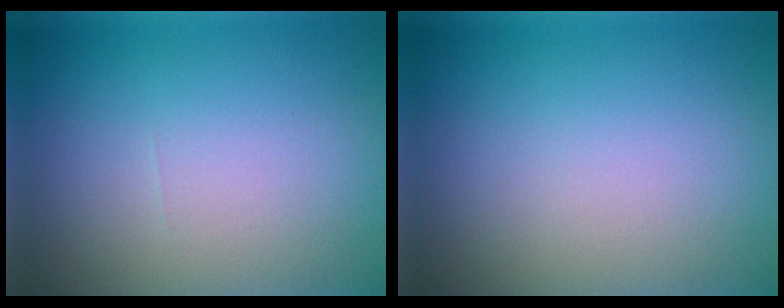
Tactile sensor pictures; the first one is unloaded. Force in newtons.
{"total": 0.0}